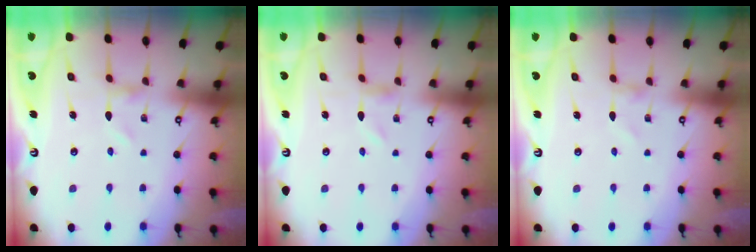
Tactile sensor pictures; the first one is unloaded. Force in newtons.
{"total": 0.0}
{"total": 0.8, "press": 0.8, "slide": 0.1}